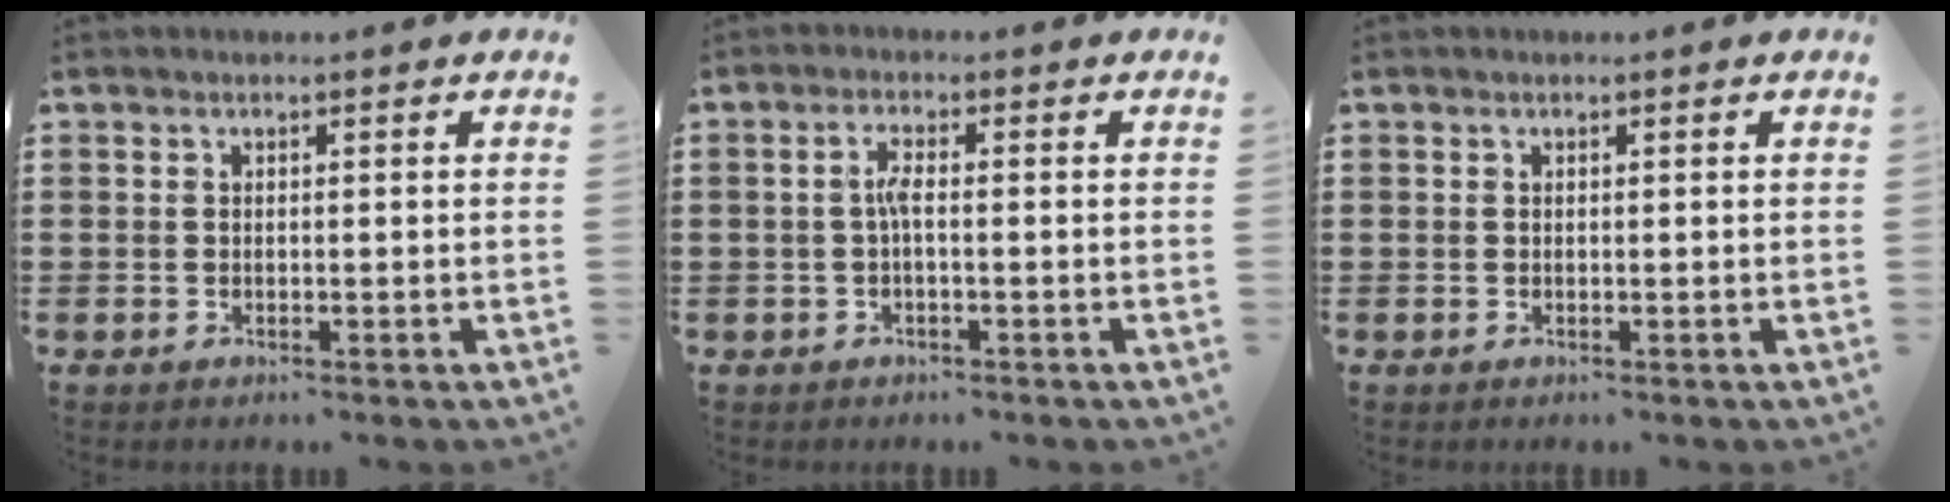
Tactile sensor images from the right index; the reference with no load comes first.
{"total": 2.4, "force": [-0.4, 0.5, 2.3], "torque": [-0.053, 0.000, -0.011]}
{"total": 0.0}